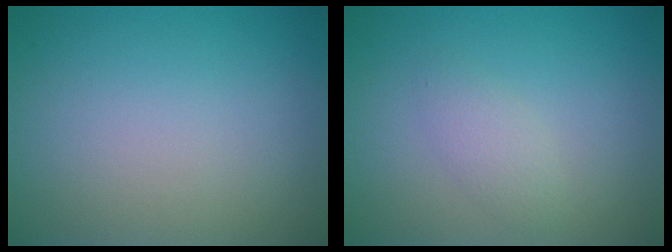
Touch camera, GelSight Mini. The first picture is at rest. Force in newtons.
{"total": 1.7, "press": 1.6, "slide": 0.0}